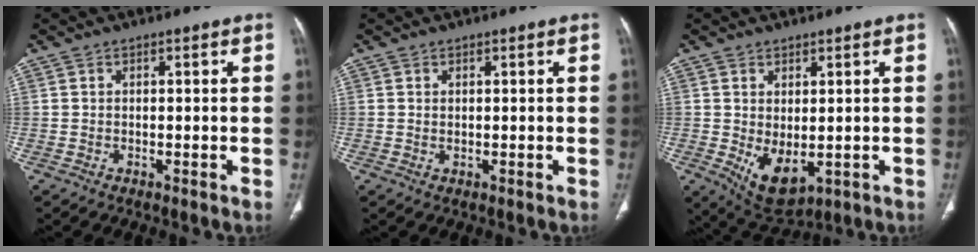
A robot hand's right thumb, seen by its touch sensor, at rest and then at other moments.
{"total": 0.5, "force": [0.2, 0.3, 0.4], "torque": [-0.009, 0.000, 0.005]}
{"total": 7.4, "force": [-0.9, 4.1, 6.1], "torque": [-0.089, -0.013, 0.008]}